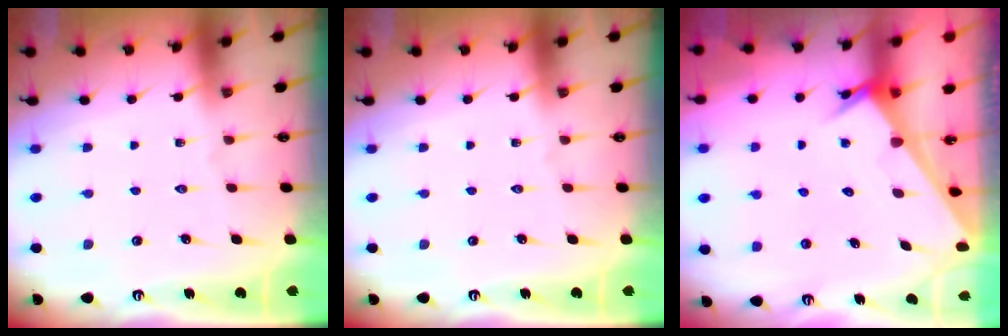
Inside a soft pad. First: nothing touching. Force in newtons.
{"total": 0.0}
{"total": 2.4, "press": 2.4, "slide": 0.1}